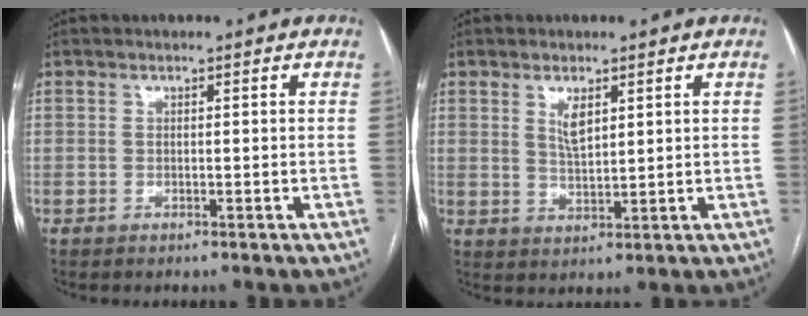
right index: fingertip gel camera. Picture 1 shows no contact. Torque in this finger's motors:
{"motor_torque": [0.03, 0.03, 0.04, 0.03]}